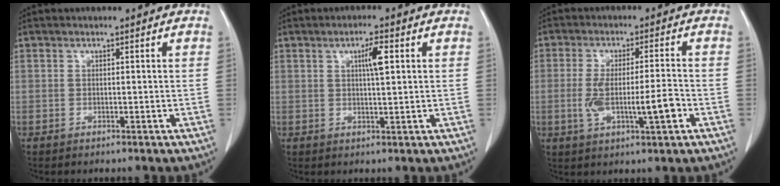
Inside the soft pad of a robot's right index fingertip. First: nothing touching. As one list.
[{"total": 3.7, "force": [1.2, 0.5, 3.5], "torque": [-0.059, 0.002, 0.020]}, {"total": 8.3, "force": [-2.0, 1.0, 7.9], "torque": [-0.147, 0.001, -0.031]}]